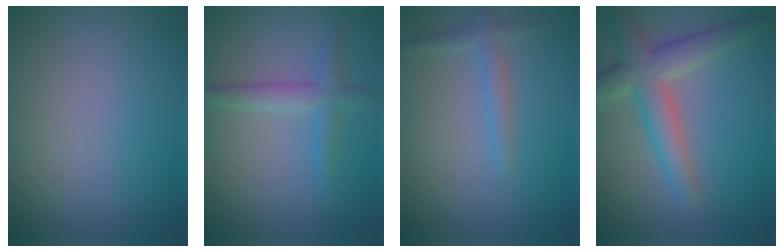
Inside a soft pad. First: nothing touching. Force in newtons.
{"total": 2.4, "press": 2.4, "slide": 0.2}
{"total": 1.3, "press": 1.3, "slide": 0.1}
{"total": 4.8, "press": 4.8, "slide": 0.3}